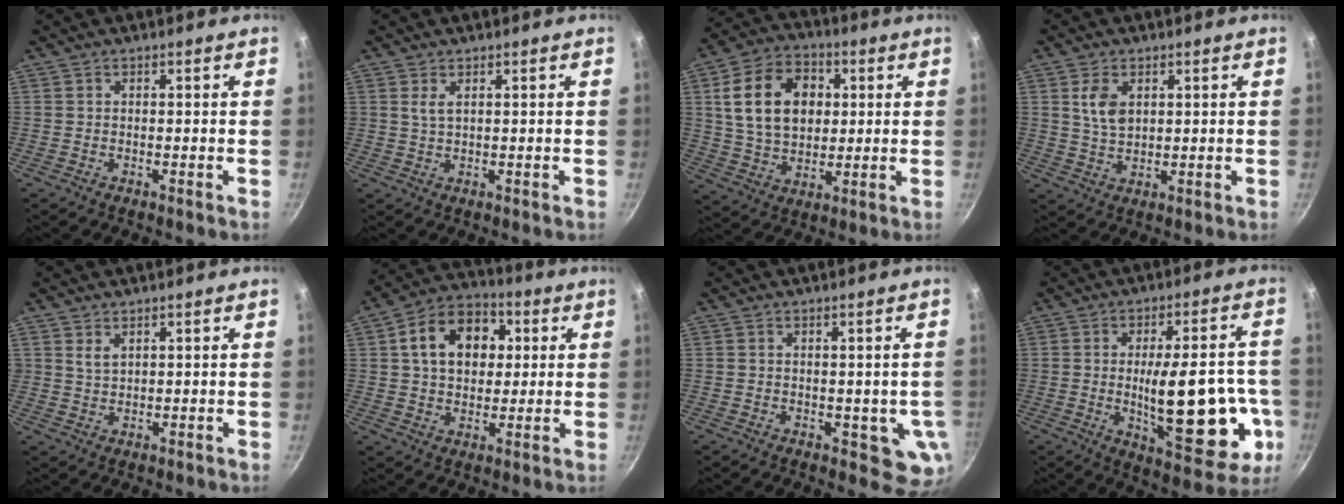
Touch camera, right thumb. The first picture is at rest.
{"total": 2.1, "force": [0.9, 0.9, 1.7], "torque": [-0.033, -0.004, 0.020]}
{"total": 16.9, "force": [3.5, 12.0, 11.3], "torque": [-0.176, 0.006, 0.058]}
{"total": 5.6, "force": [1.9, 3.5, 4.0], "torque": [-0.070, -0.009, 0.040]}
{"total": 2.3, "force": [1.4, 1.3, 1.3], "torque": [-0.022, -0.007, 0.030]}
{"total": 14.7, "force": [3.5, 10.7, 9.5], "torque": [-0.126, 0.018, 0.044]}
{"total": 6.3, "force": [-0.5, 3.3, 5.3], "torque": [-0.046, -0.005, -0.001]}
{"total": 21.7, "force": [-3.4, 8.5, 19.7], "torque": [-0.248, 0.002, -0.032]}